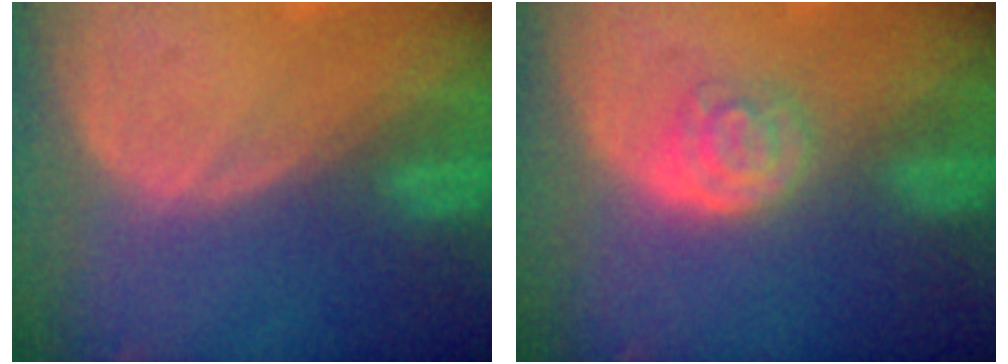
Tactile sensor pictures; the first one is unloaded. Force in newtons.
{"total": 4.0, "press": 3.6, "slide": 1.7}